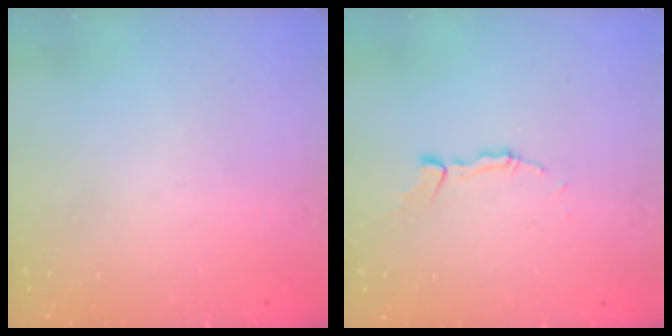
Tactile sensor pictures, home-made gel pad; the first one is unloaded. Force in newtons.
{"total": 4.1, "press": 4.1, "slide": 0.3}